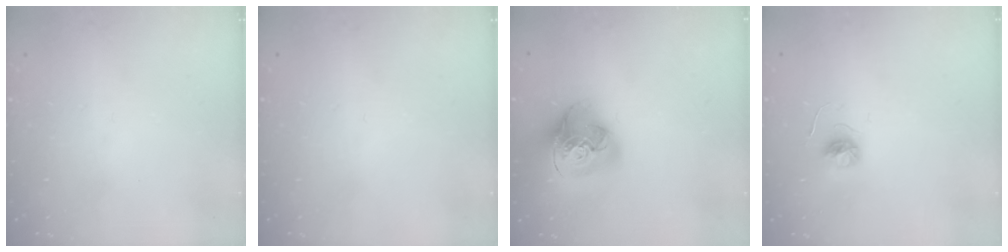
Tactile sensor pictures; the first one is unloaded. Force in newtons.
{"total": 0.0}
{"total": 17.3, "press": 17.2, "slide": 2.0}
{"total": 5.2, "press": 5.2, "slide": 0.6}